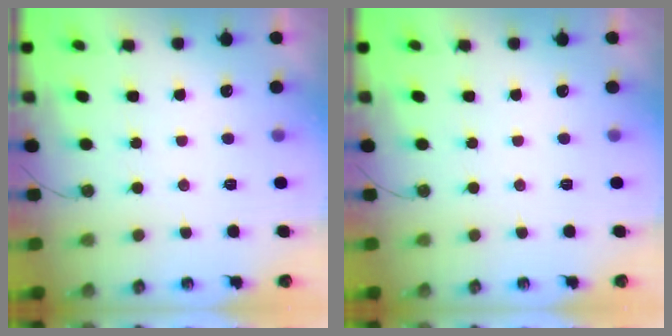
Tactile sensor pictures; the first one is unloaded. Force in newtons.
{"total": 0.0}